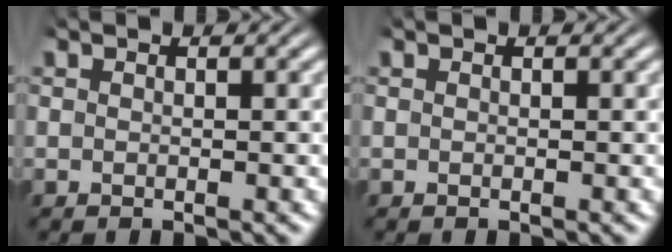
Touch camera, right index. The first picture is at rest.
{"total": 0.0}